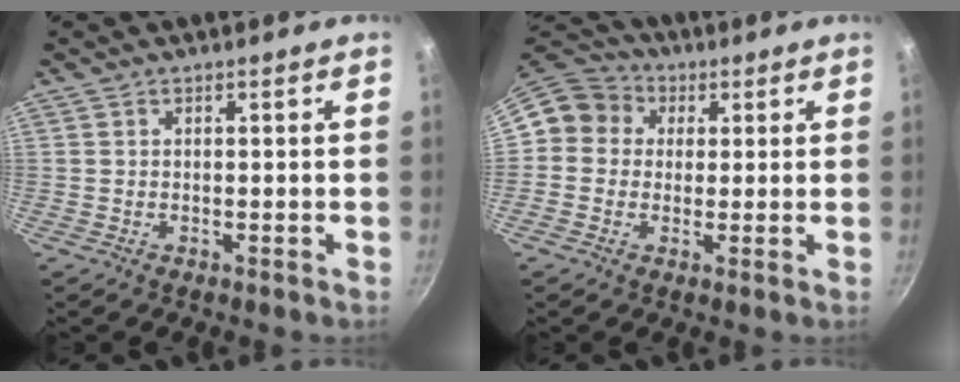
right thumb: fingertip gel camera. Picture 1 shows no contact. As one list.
[{"total": 8.9, "force": [2.1, 8.2, 2.8], "torque": [-0.024, 0.016, 0.011]}]